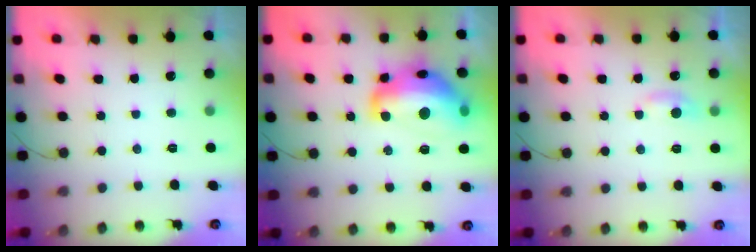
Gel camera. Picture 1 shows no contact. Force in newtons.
{"total": 19.1, "press": 19.0, "slide": 1.4}
{"total": 5.2, "press": 5.2, "slide": 0.8}